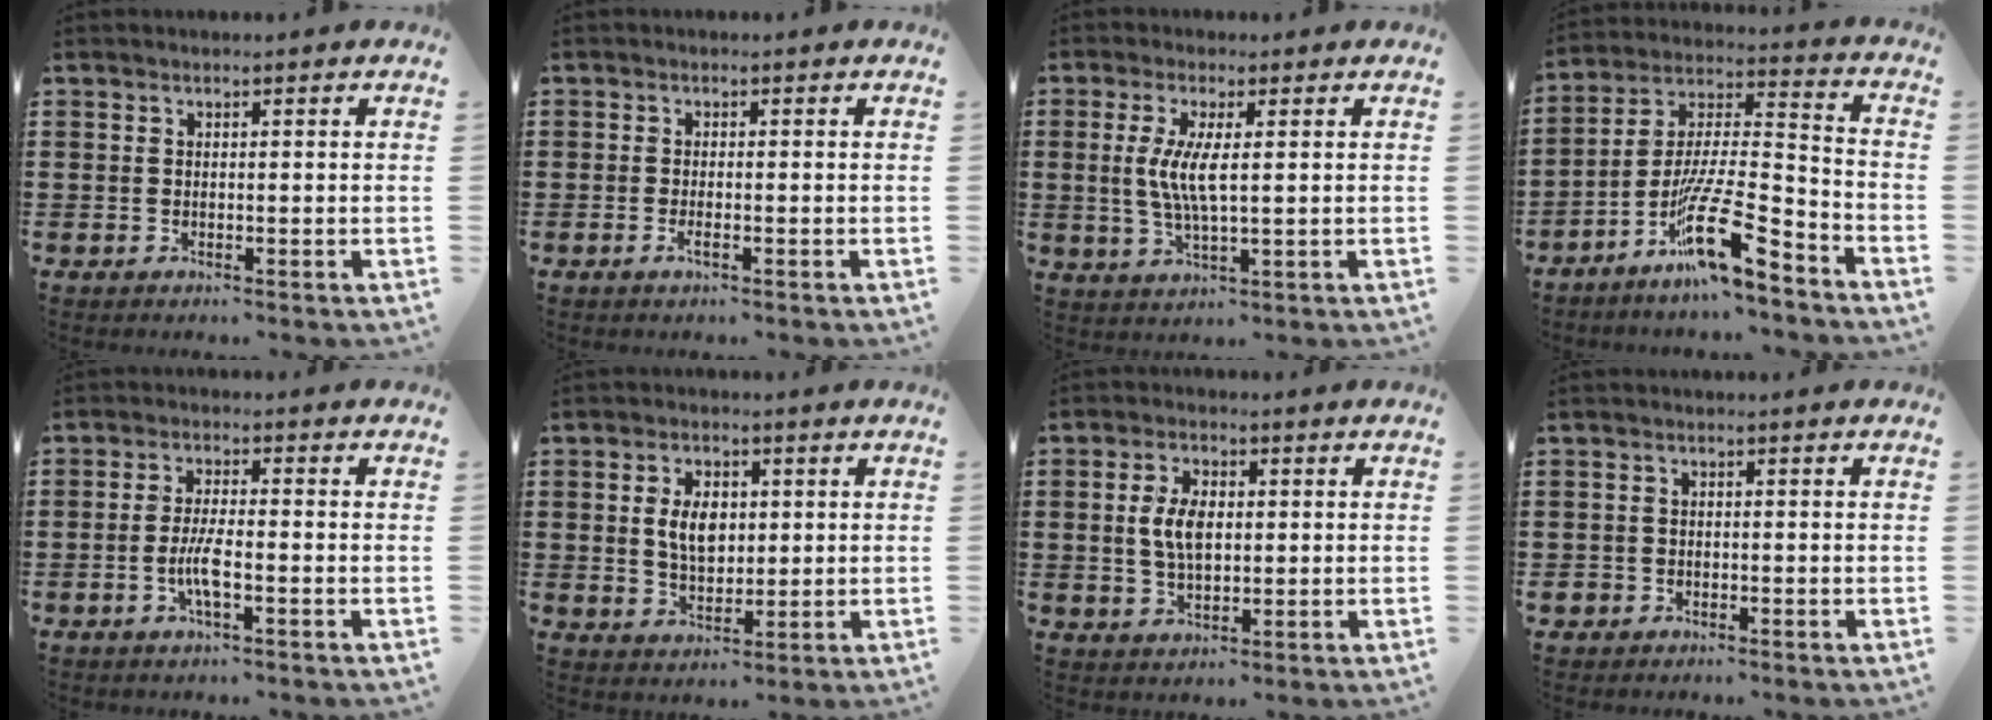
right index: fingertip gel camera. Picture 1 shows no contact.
{"total": 1.2, "force": [-0.6, 0.2, 1.0], "torque": [-0.027, -0.006, -0.013]}
{"total": 5.9, "force": [0.6, 1.1, 5.8], "torque": [-0.124, -0.007, 0.003]}
{"total": 15.1, "force": [-10.1, 2.5, 10.9], "torque": [-0.207, 0.018, -0.184]}
{"total": 4.6, "force": [-1.5, 1.0, 4.2], "torque": [-0.093, -0.004, -0.033]}
{"total": 5.4, "force": [0.7, 3.3, 4.2], "torque": [-0.080, 0.003, 0.005]}
{"total": 5.7, "force": [0.5, 3.2, 4.7], "torque": [-0.111, 0.008, 0.002]}
{"total": 1.3, "force": [-0.9, 0.8, 0.1], "torque": [-0.005, 0.002, -0.022]}